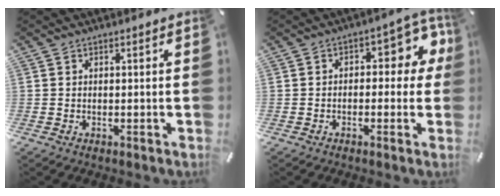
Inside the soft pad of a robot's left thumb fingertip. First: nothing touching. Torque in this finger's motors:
{"motor_torque": [0.15, 0.08, 0.28, 0.20, 0.02]}